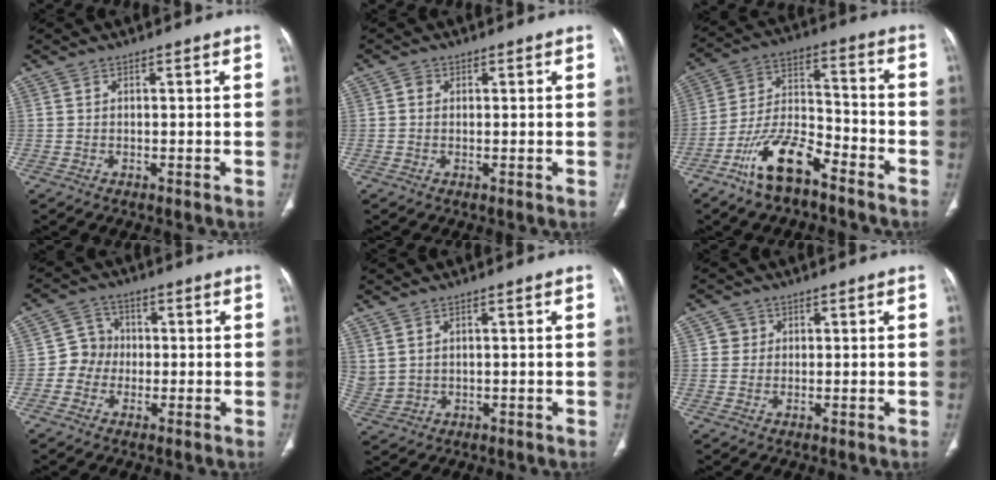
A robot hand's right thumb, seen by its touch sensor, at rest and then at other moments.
{"total": 1.2, "force": [0.3, 1.1, 0.5], "torque": [0.000, 0.002, 0.001]}
{"total": 13.2, "force": [-8.7, 5.1, 8.5], "torque": [-0.161, 0.063, -0.165]}
{"total": 5.2, "force": [-0.8, 5.0, 1.4], "torque": [0.010, 0.014, -0.026]}
{"total": 3.4, "force": [1.7, 2.0, 2.0], "torque": [-0.045, -0.006, 0.048]}
{"total": 2.3, "force": [0.6, 2.2, 0.1], "torque": [0.015, 0.002, 0.003]}